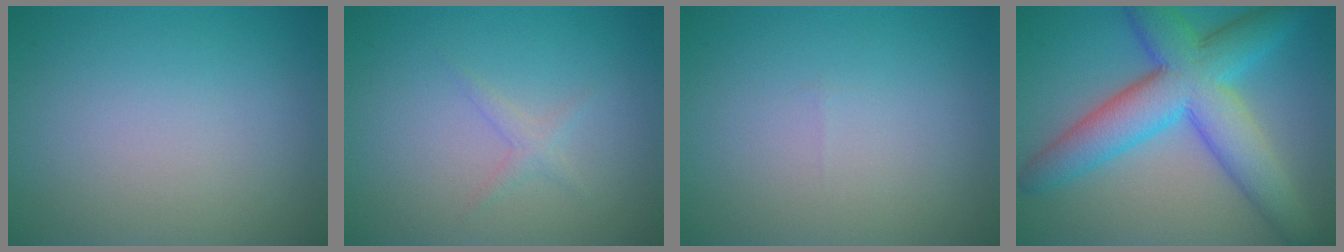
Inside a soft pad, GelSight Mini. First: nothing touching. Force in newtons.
{"total": 1.1, "press": 1.1, "slide": 0.1}
{"total": 0.0}
{"total": 9.5, "press": 9.5, "slide": 0.1}